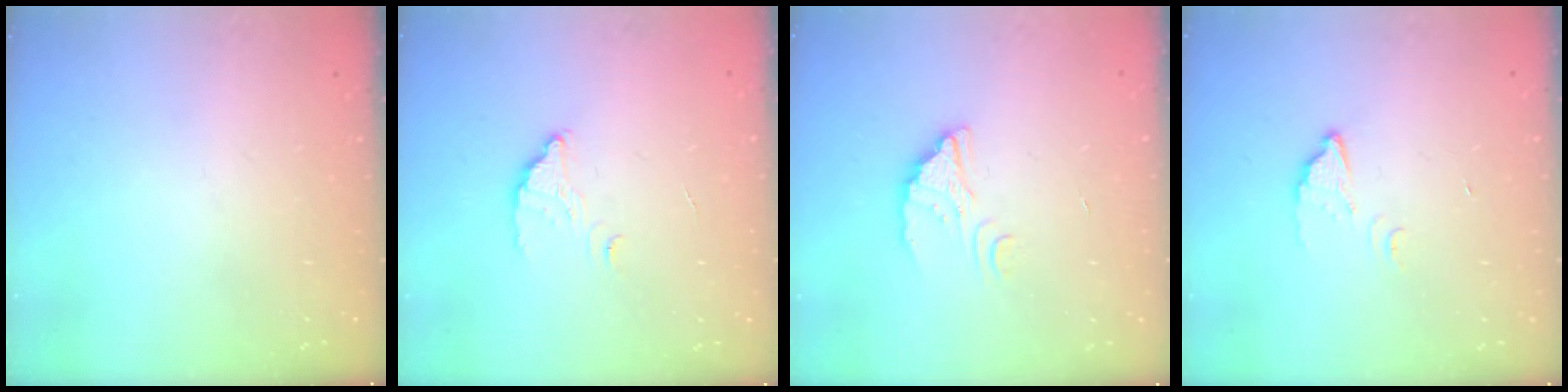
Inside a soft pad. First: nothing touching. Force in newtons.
{"total": 2.6, "press": 2.6, "slide": 0.2}
{"total": 2.9, "press": 2.9, "slide": 0.1}
{"total": 3.5, "press": 3.4, "slide": 0.3}